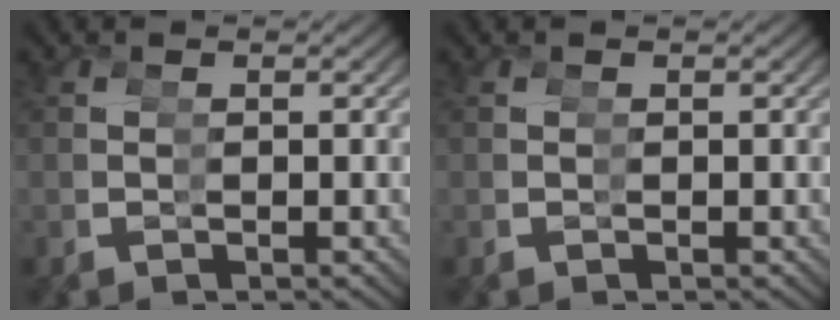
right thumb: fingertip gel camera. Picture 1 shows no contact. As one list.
[{"total": 0.0}]